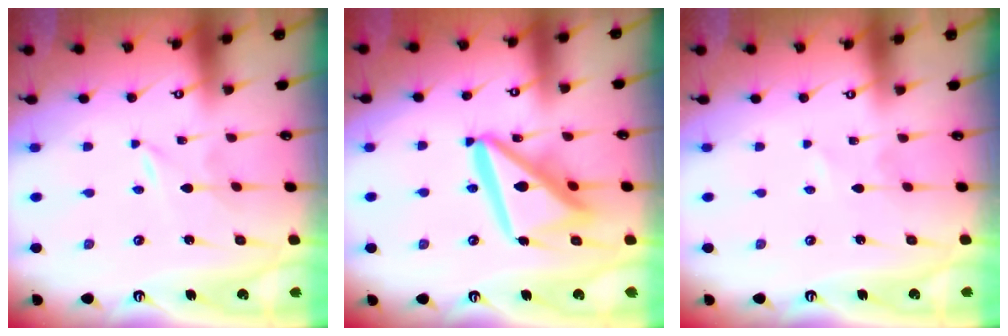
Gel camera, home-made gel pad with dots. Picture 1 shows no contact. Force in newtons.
{"total": 18.0, "press": 17.9, "slide": 2.0}
{"total": 0.9, "press": 0.9, "slide": 0.2}